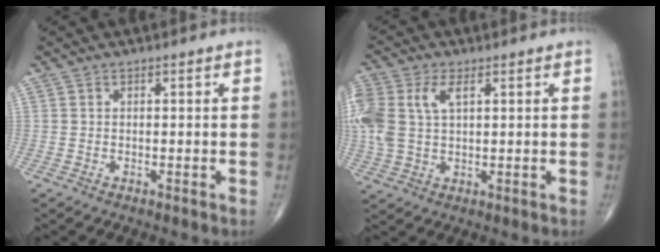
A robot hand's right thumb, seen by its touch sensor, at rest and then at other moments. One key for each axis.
{"total": 12.1, "fx": 3.3, "fy": 7.0, "fz": 9.4, "tx": -0.248, "ty": 0.013, "tz": 0.068}